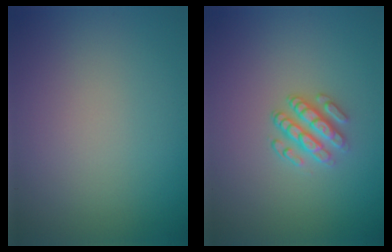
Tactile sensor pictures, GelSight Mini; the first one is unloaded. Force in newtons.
{"total": 2.9, "press": 2.5, "slide": 1.6}